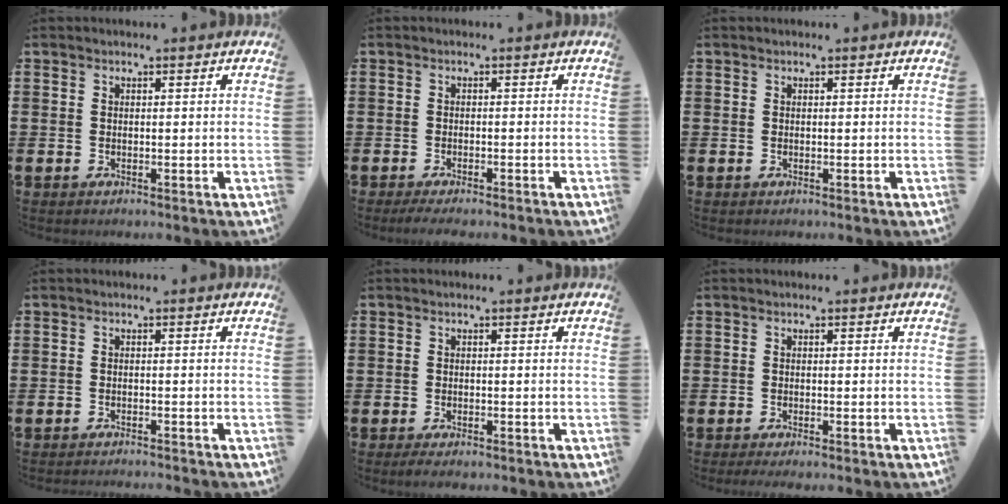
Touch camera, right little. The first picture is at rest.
{"total": 1.3, "force": [-1.0, 0.1, 0.7], "torque": [-0.012, -0.001, -0.019]}
{"total": 0.0}
{"total": 0.8, "force": [-0.8, -0.2, 0.0], "torque": [0.000, 0.000, -0.016]}
{"total": 0.9, "force": [-0.6, 0.3, 0.7], "torque": [-0.014, -0.002, -0.012]}
{"total": 0.7, "force": [-0.4, 0.0, 0.5], "torque": [-0.006, -0.003, -0.008]}